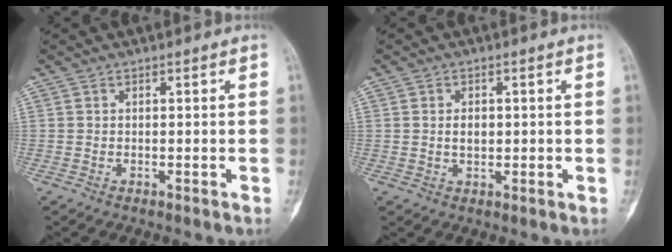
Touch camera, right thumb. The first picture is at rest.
{"total": 2.5, "force": [0.2, 1.8, 1.7], "torque": [-0.023, 0.001, 0.004]}